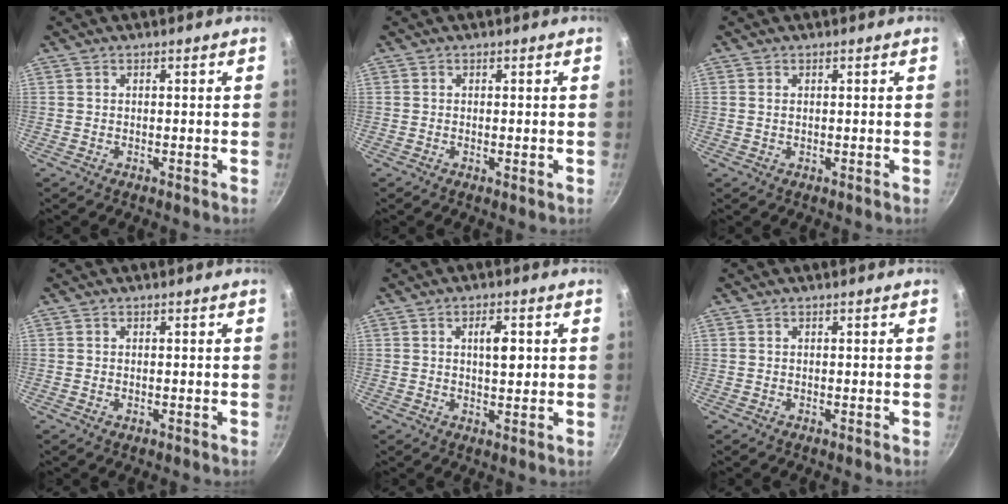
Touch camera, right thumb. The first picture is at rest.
{"total": 0.7, "force": [-0.1, 0.1, 0.7], "torque": [-0.012, -0.002, -0.002]}
{"total": 0.7, "force": [0.2, 0.4, 0.5], "torque": [-0.009, 0.001, 0.003]}
{"total": 0.6, "force": [-0.1, 0.3, 0.4], "torque": [-0.006, 0.001, -0.002]}
{"total": 4.4, "force": [0.8, 1.9, 3.9], "torque": [-0.051, -0.007, 0.010]}
{"total": 0.0}